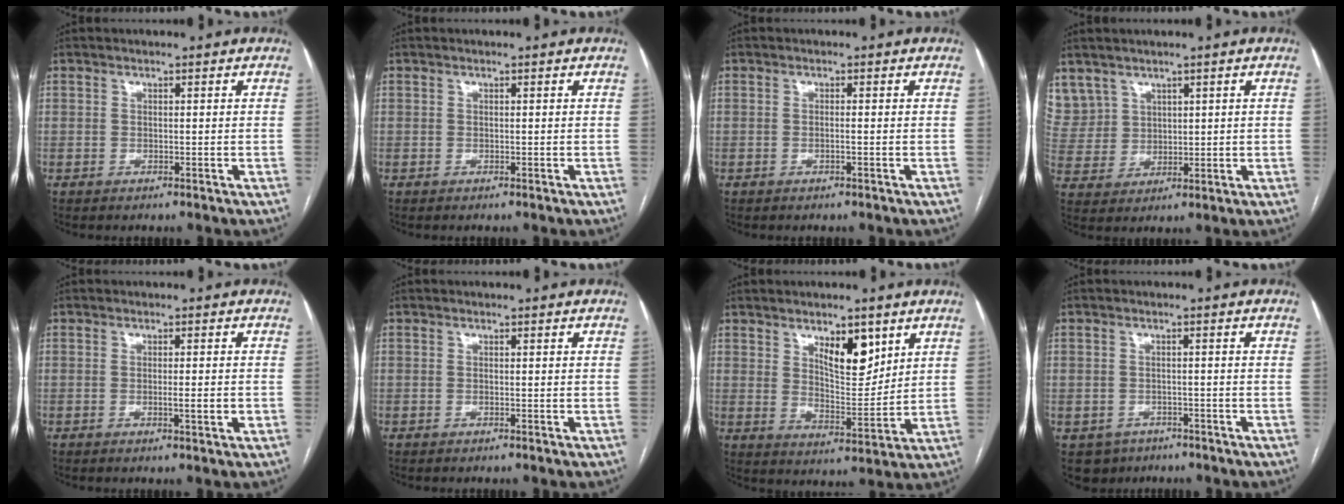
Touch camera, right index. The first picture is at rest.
{"total": 0.0}
{"total": 0.7, "force": [-0.2, -0.1, 0.7], "torque": [-0.013, 0.000, -0.003]}
{"total": 2.7, "force": [1.9, 1.9, 0.6], "torque": [-0.009, 0.006, 0.043]}
{"total": 2.5, "force": [-0.5, 0.1, 2.4], "torque": [-0.040, -0.004, -0.008]}
{"total": 0.0}
{"total": 8.1, "force": [4.5, 3.0, 6.0], "torque": [-0.100, -0.008, 0.080]}
{"total": 4.3, "force": [-2.2, 3.7, 0.3], "torque": [0.000, 0.009, -0.026]}